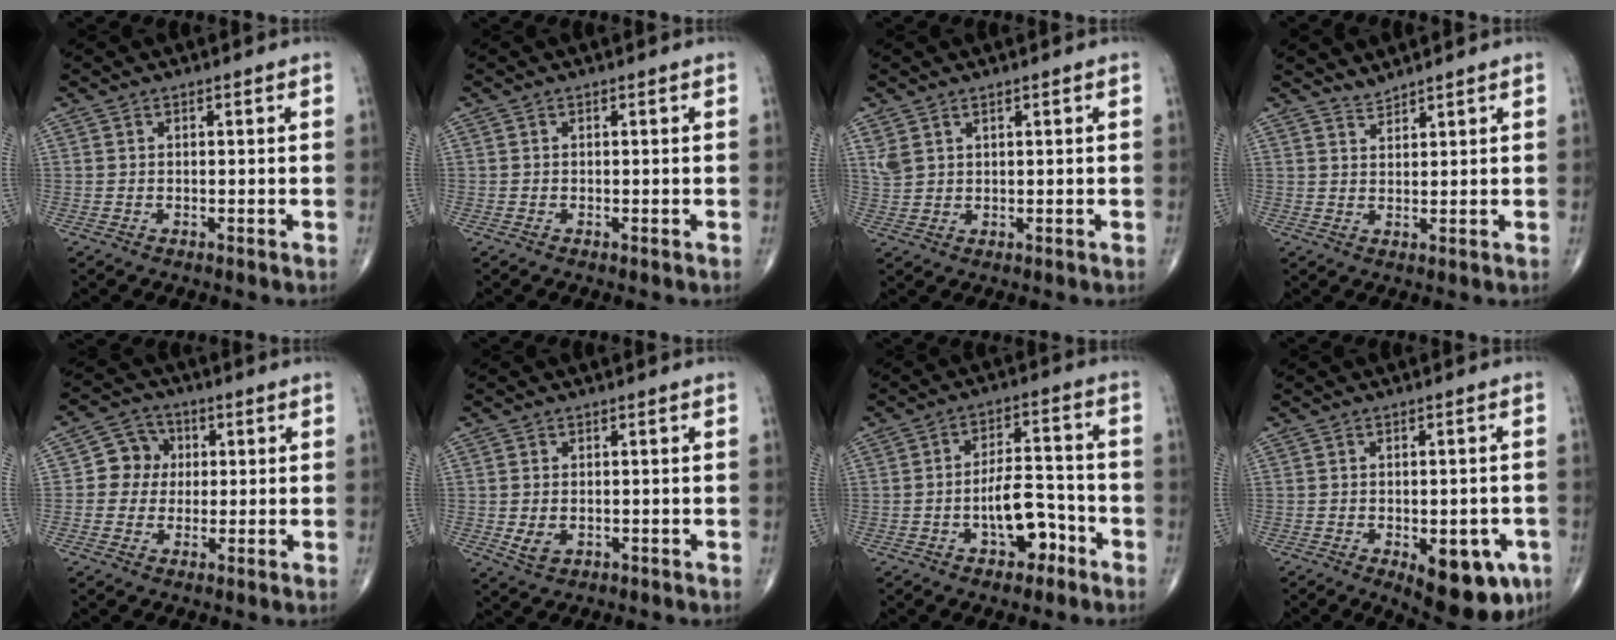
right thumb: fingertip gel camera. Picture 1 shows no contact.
{"total": 0.0}
{"total": 2.7, "force": [1.6, 1.6, 1.5], "torque": [-0.031, -0.003, 0.043]}
{"total": 2.0, "force": [2.0, -0.1, -0.1], "torque": [0.005, -0.012, 0.039]}
{"total": 6.2, "force": [0.4, 5.8, 2.2], "torque": [-0.002, 0.010, -0.004]}
{"total": 3.0, "force": [-0.5, 2.1, 2.2], "torque": [-0.040, -0.004, -0.002]}
{"total": 8.7, "force": [-3.8, 4.4, 6.5], "torque": [-0.084, 0.041, -0.061]}
{"total": 12.8, "force": [-5.2, 5.9, 10.1], "torque": [-0.107, 0.005, -0.057]}